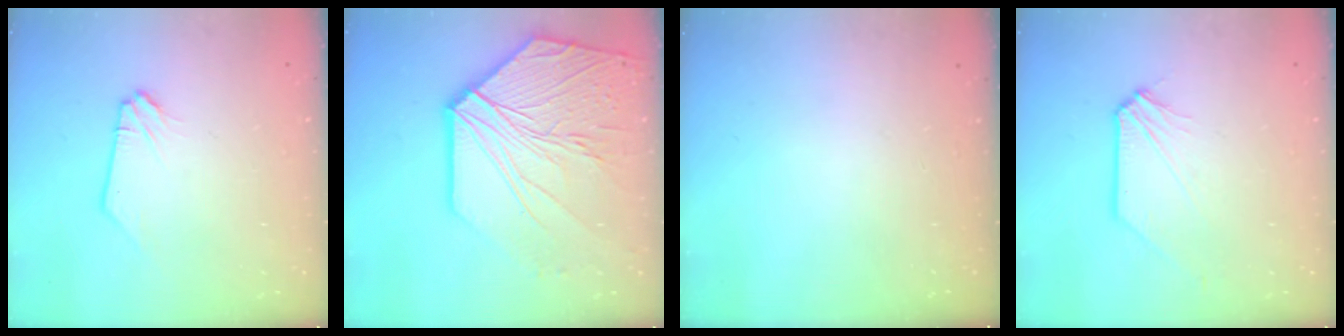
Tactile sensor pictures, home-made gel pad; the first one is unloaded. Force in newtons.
{"total": 18.8, "press": 18.6, "slide": 2.8}
{"total": 0.0}
{"total": 1.6, "press": 1.6, "slide": 0.2}